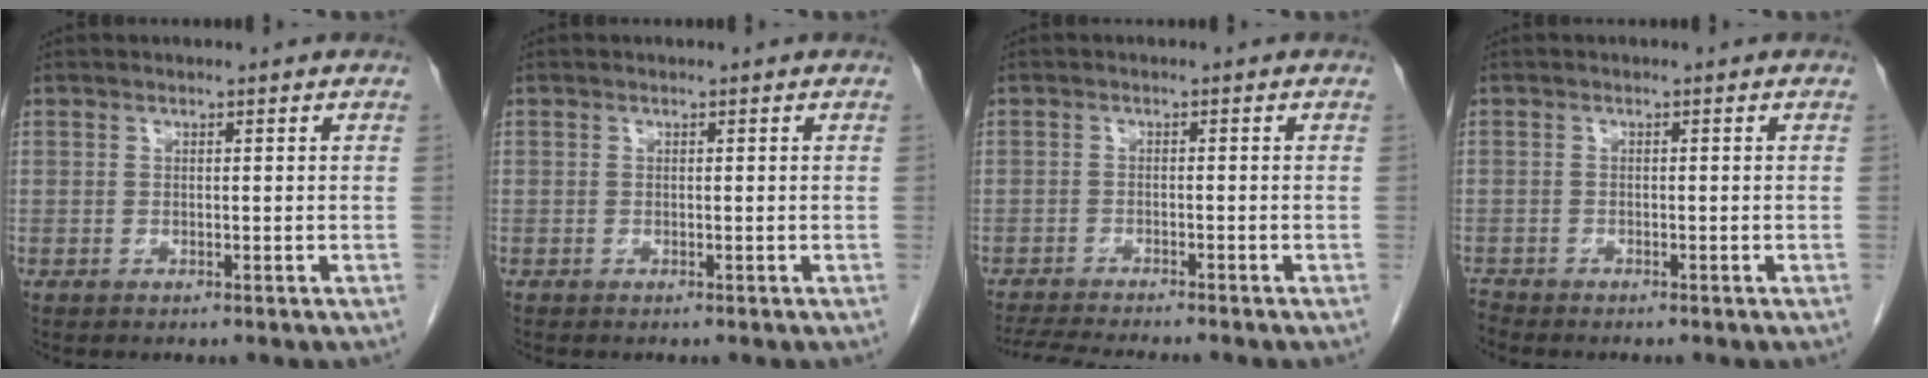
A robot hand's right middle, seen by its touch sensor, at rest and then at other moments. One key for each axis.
{"total": 0.0}
{"total": 8.9, "fx": -8.1, "fy": 0.1, "fz": 3.8, "tx": -0.055, "ty": -0.016, "tz": -0.125}
{"total": 1.5, "fx": -1.5, "fy": -0.1, "fz": 0.2, "tx": 0.001, "ty": -0.004, "tz": -0.023}